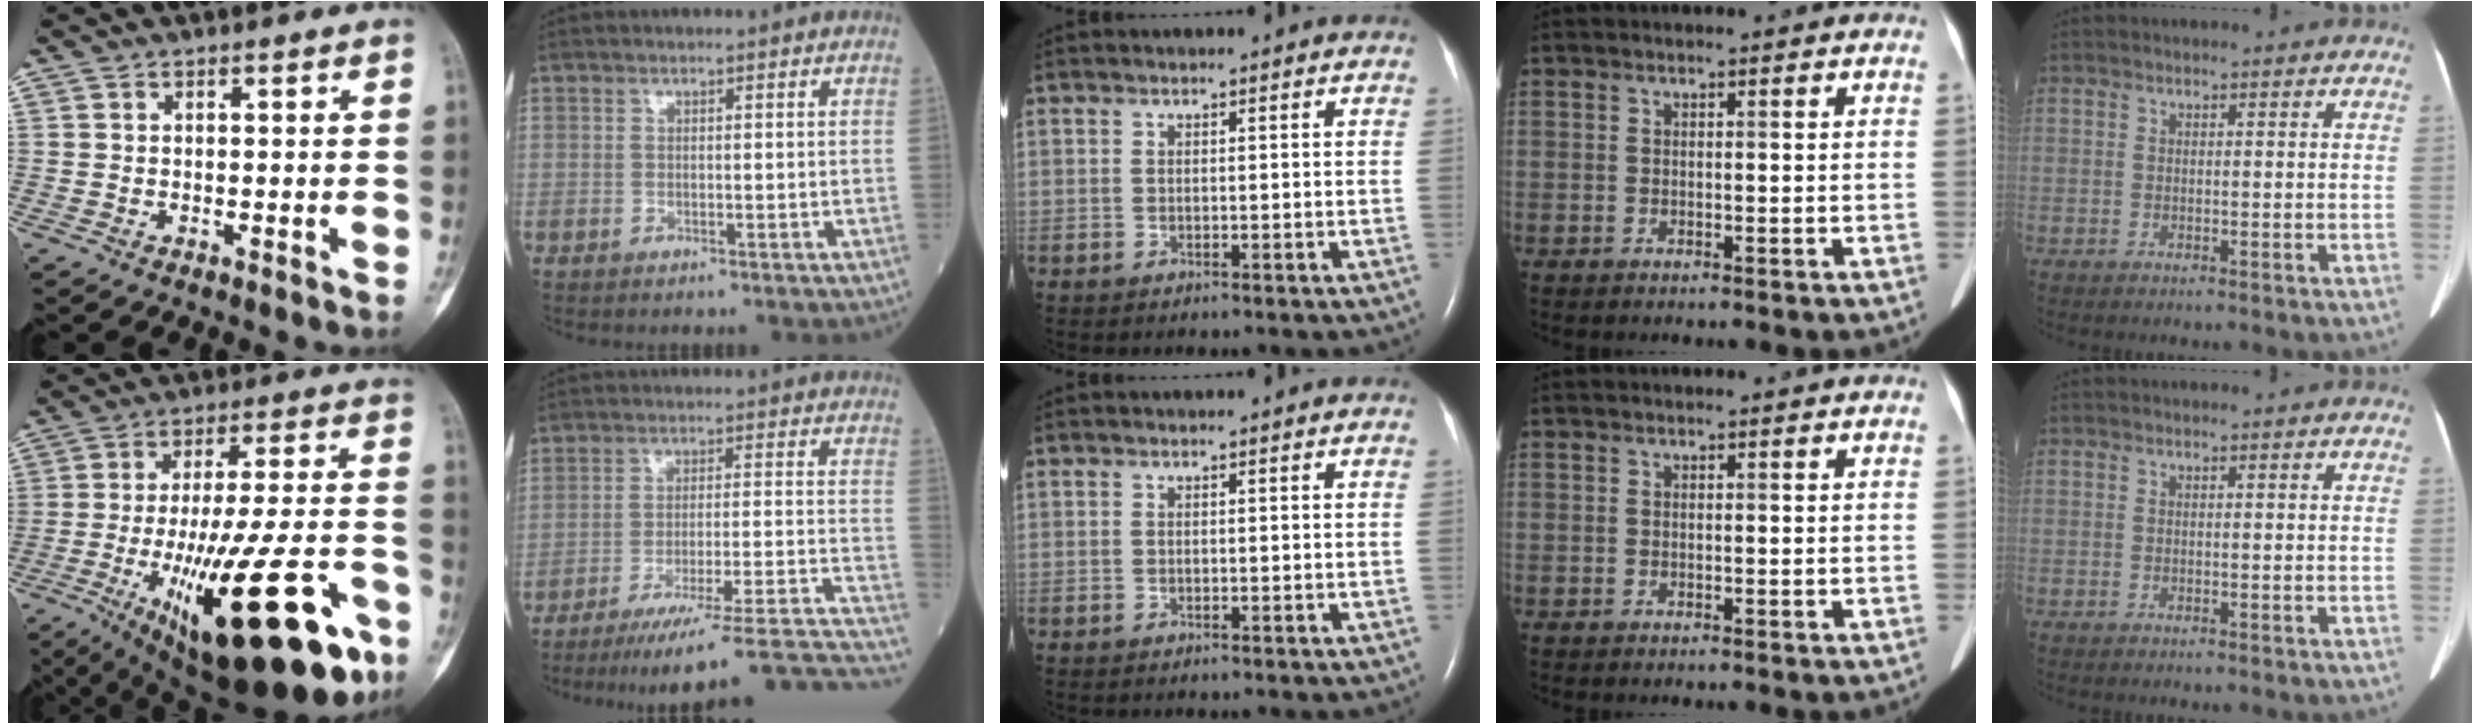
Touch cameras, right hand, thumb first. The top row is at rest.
{"thumb": {"total": 31.1, "force": [-13.4, 9.6, 26.3], "torque": [-0.364, 0.038, -0.189]}, "index": {"total": 26.0, "force": [-23.9, -1.8, 9.9], "torque": [-0.061, -0.019, -0.323]}}